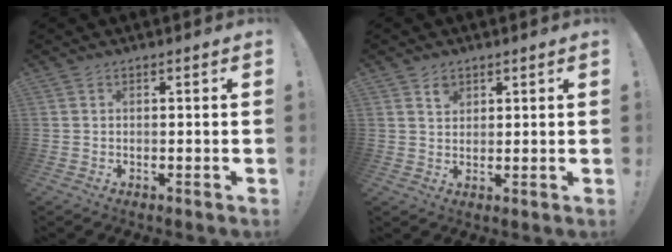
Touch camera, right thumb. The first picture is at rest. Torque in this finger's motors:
{"motor_torque": [-0.04, 0.20, 0.27, 0.09, 0.00]}